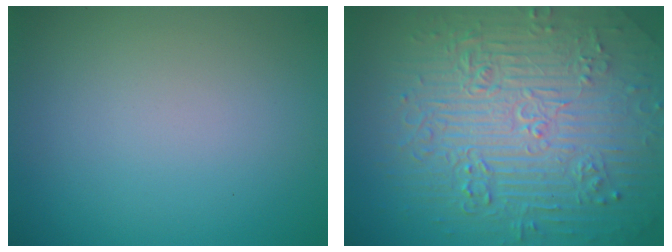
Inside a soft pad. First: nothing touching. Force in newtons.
{"total": 11.0, "press": 7.5, "slide": 8.1}